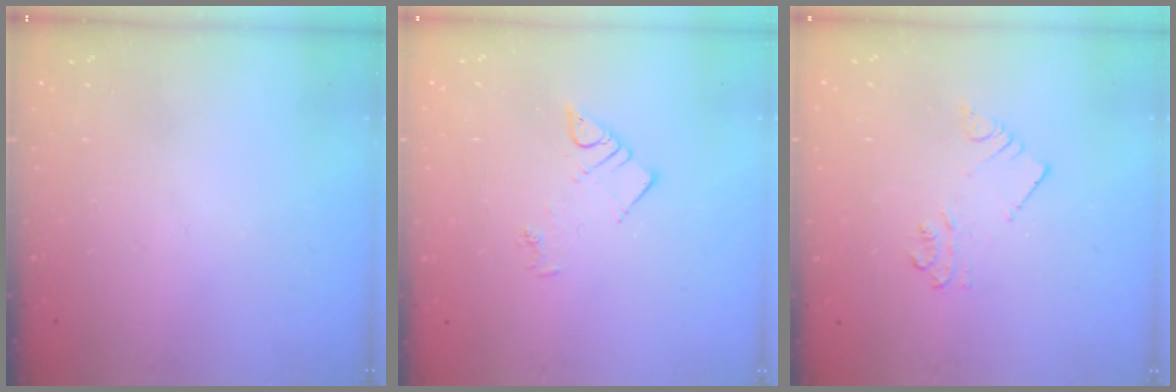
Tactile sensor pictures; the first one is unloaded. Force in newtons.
{"total": 3.8, "press": 3.7, "slide": 0.6}
{"total": 3.2, "press": 3.2, "slide": 0.2}